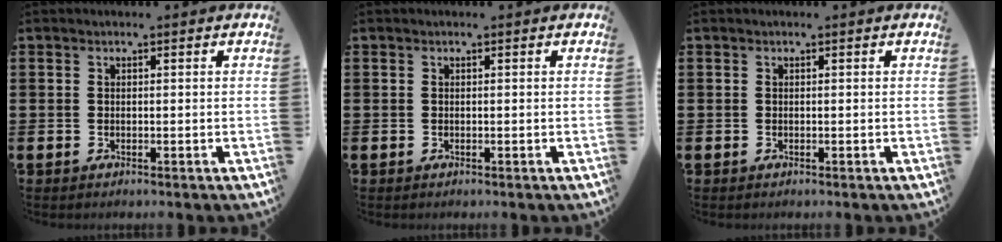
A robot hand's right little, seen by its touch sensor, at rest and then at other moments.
{"total": 0.0}
{"total": 0.0}